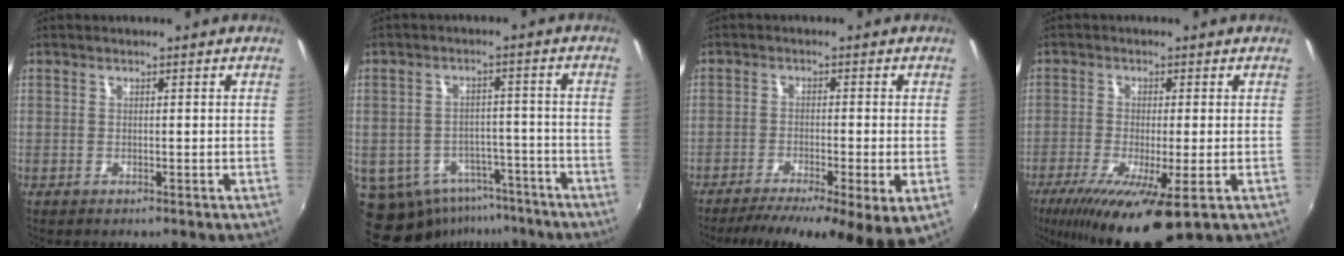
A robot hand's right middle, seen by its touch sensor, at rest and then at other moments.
{"total": 13.7, "force": [-9.0, 8.8, 5.3], "torque": [-0.124, -0.002, -0.107]}
{"total": 12.5, "force": [-7.0, 2.3, 10.1], "torque": [-0.174, -0.037, -0.104]}
{"total": 12.4, "force": [-6.6, 1.9, 10.4], "torque": [-0.212, -0.047, -0.110]}